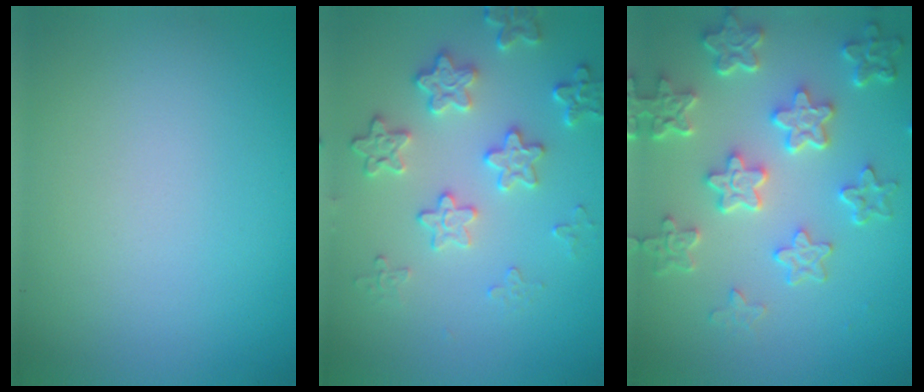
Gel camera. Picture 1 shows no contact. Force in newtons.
{"total": 4.0, "press": 3.5, "slide": 1.9}
{"total": 6.1, "press": 4.7, "slide": 4.0}